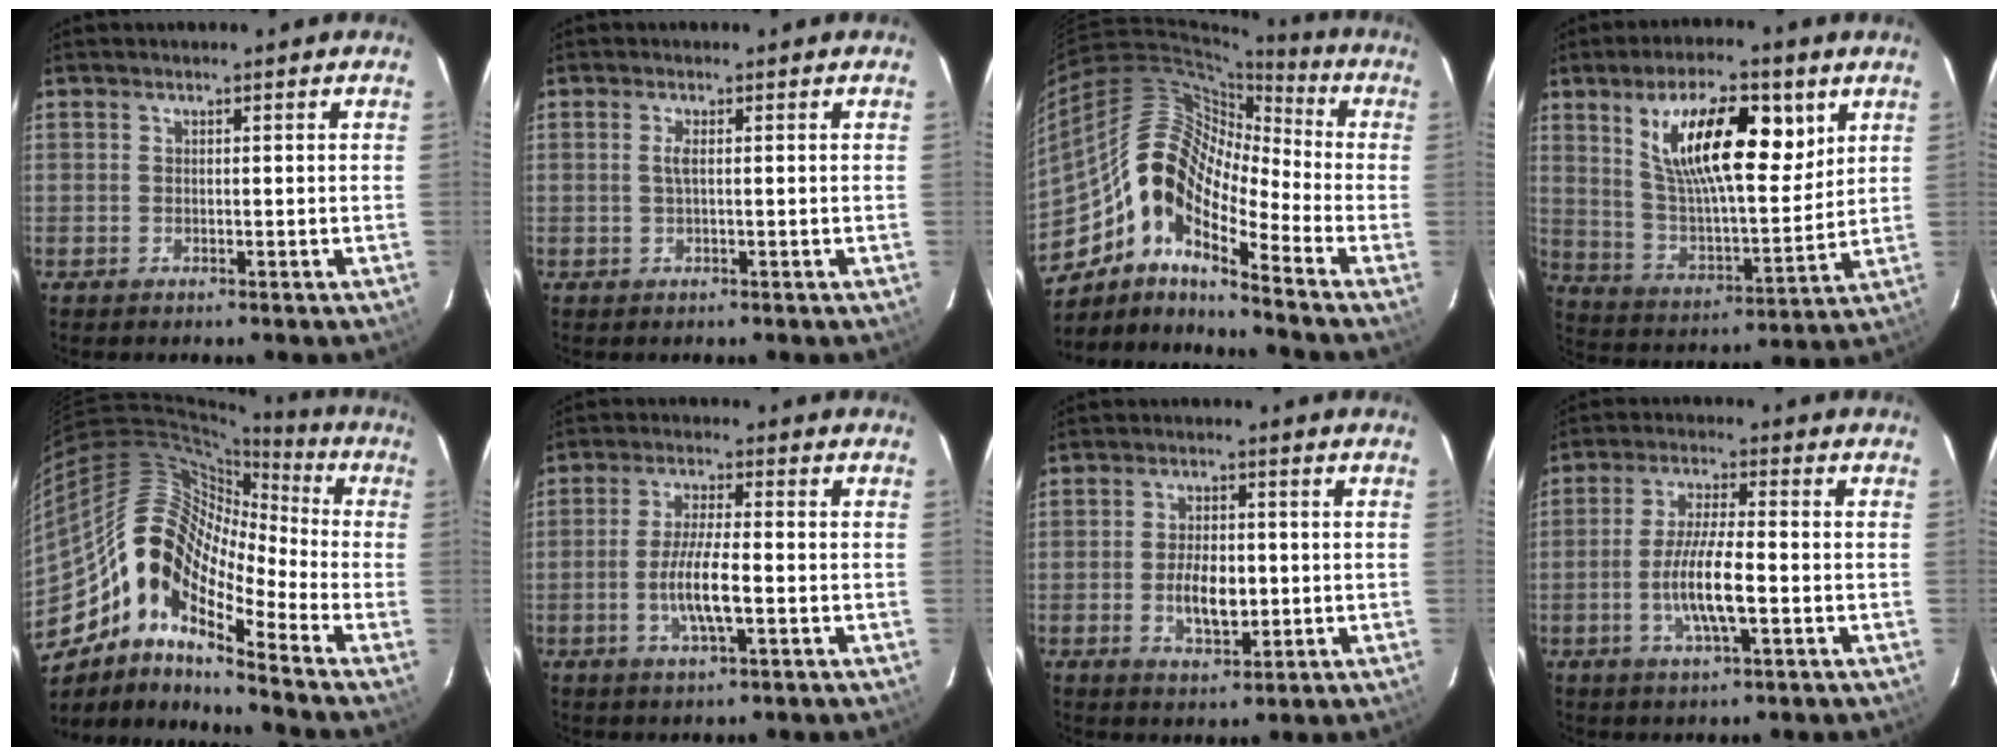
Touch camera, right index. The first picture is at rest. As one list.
[{"total": 1.3, "force": [0.1, 0.0, 1.3], "torque": [-0.026, 0.000, 0.000]}, {"total": 14.9, "force": [-7.8, 5.7, 11.3], "torque": [-0.185, 0.009, -0.167]}, {"total": 18.7, "force": [8.2, 6.9, 15.3], "torque": [-0.264, 0.009, 0.150]}, {"total": 15.7, "force": [-8.4, 6.3, 11.7], "torque": [-0.188, 0.004, -0.177]}, {"total": 7.5, "force": [-2.0, 1.4, 7.2], "torque": [-0.140, -0.006, -0.039]}, {"total": 7.0, "force": [-1.1, 3.5, 6.0], "torque": [-0.114, -0.003, -0.013]}, {"total": 8.9, "force": [-2.3, 1.6, 8.5], "torque": [-0.165, -0.005, -0.045]}]